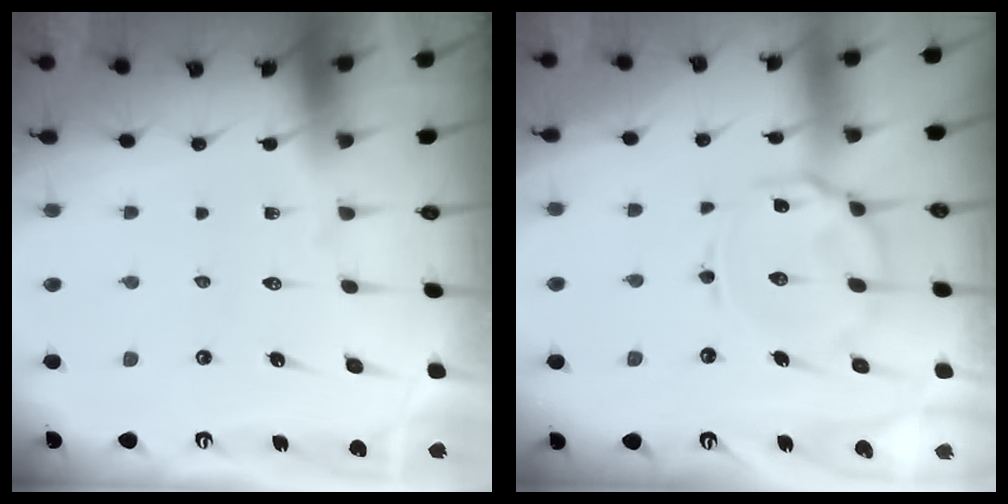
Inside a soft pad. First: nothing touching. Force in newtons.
{"total": 11.8, "press": 11.7, "slide": 0.9}